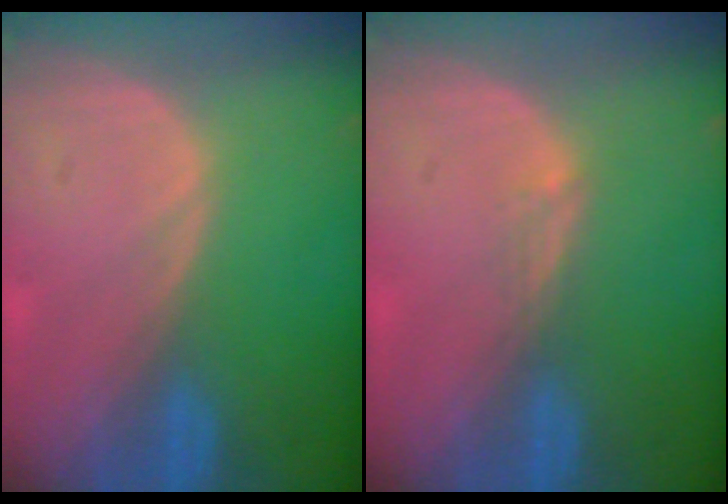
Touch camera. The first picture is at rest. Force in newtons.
{"total": 1.5, "press": 1.0, "slide": 1.0}